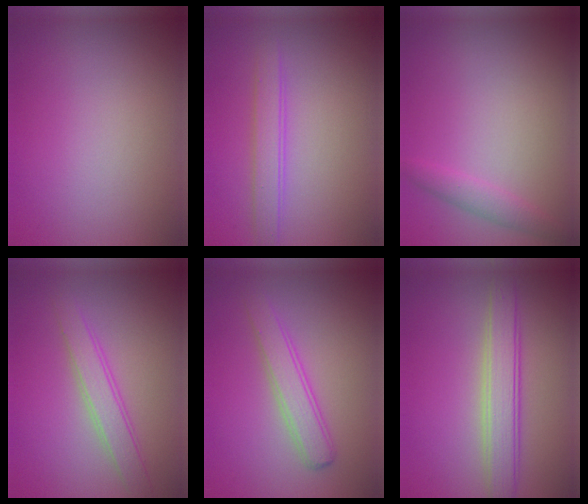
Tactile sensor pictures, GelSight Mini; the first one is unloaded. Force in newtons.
{"total": 2.2, "press": 2.2, "slide": 0.1}
{"total": 1.6, "press": 1.6, "slide": 0.1}
{"total": 2.7, "press": 2.7, "slide": 0.1}
{"total": 2.9, "press": 2.9, "slide": 0.0}
{"total": 3.9, "press": 3.9, "slide": 0.3}